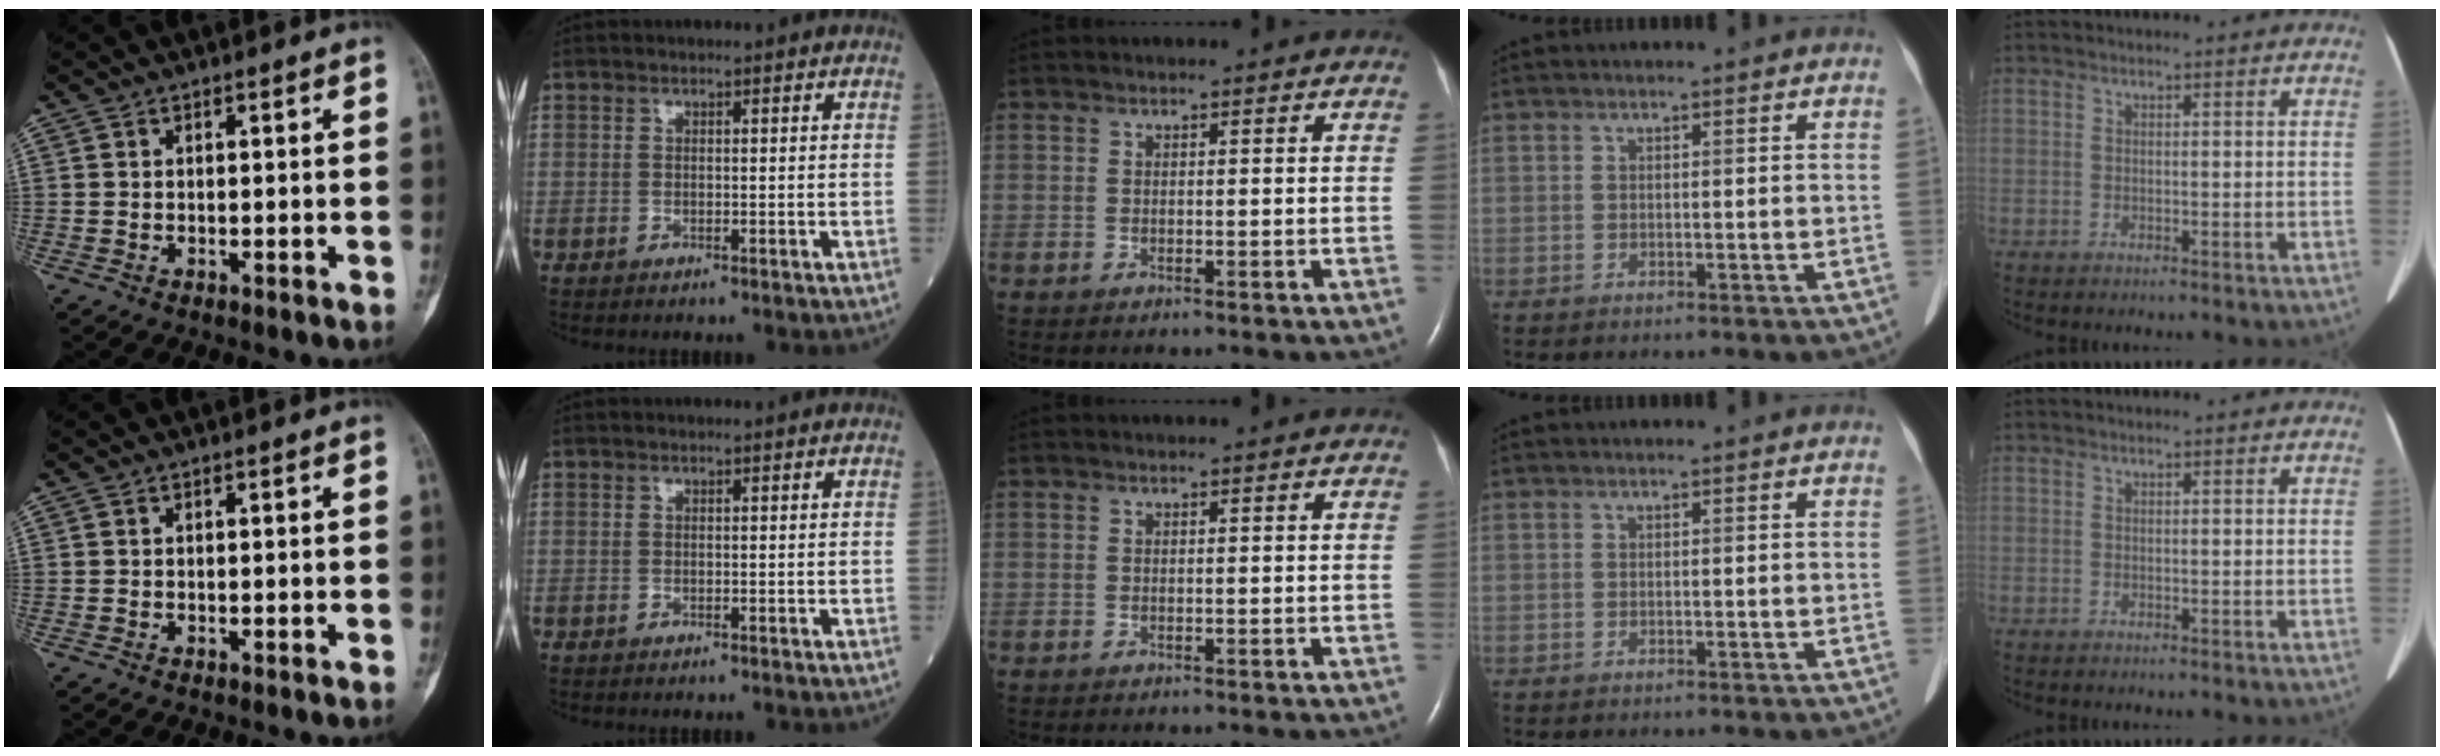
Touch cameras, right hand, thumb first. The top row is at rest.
{}